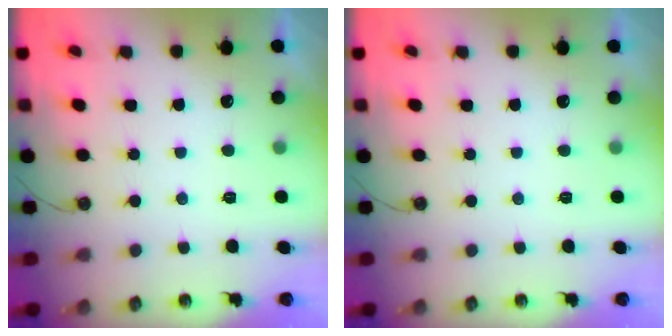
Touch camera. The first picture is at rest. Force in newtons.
{"total": 0.0}